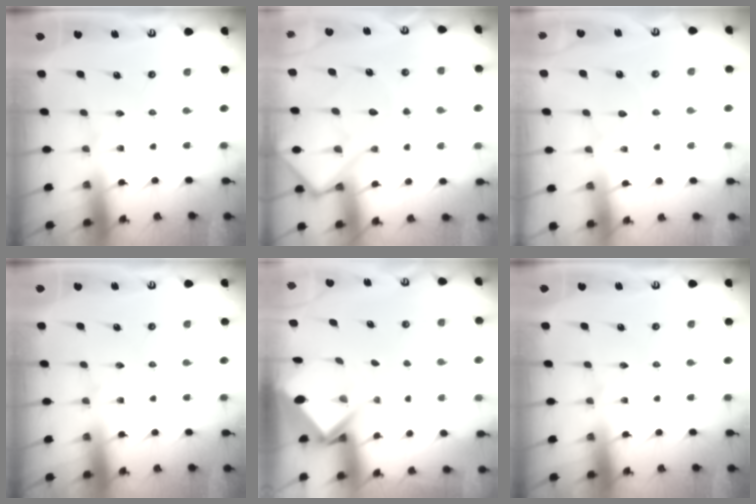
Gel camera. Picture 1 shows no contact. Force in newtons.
{"total": 12.9, "press": 12.9, "slide": 1.1}
{"total": 2.7, "press": 2.7, "slide": 0.3}
{"total": 0.0}
{"total": 4.0, "press": 3.9, "slide": 0.2}
{"total": 0.0}